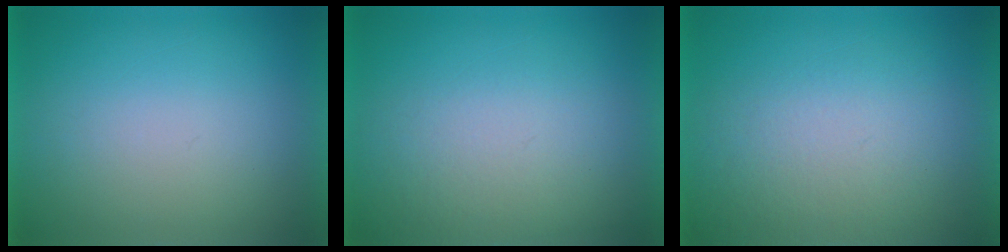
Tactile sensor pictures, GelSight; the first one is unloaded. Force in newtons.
{"total": 3.7}
{"total": 5.5}